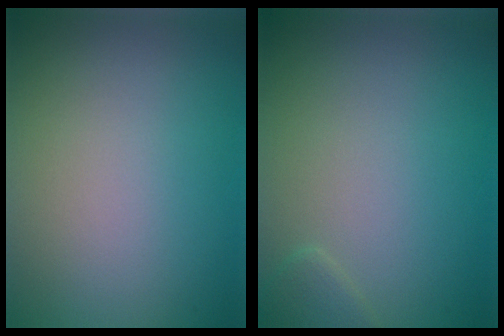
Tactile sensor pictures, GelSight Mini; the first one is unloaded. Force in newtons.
{"total": 1.1, "press": 1.1, "slide": 0.1}